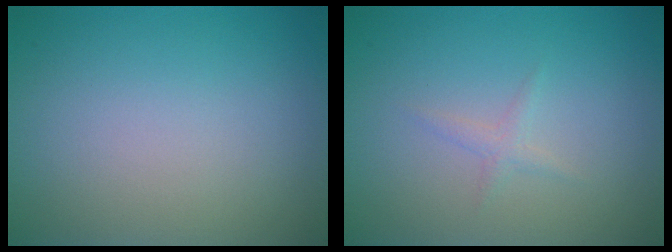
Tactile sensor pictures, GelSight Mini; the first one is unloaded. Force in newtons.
{"total": 0.9, "press": 0.9, "slide": 0.1}